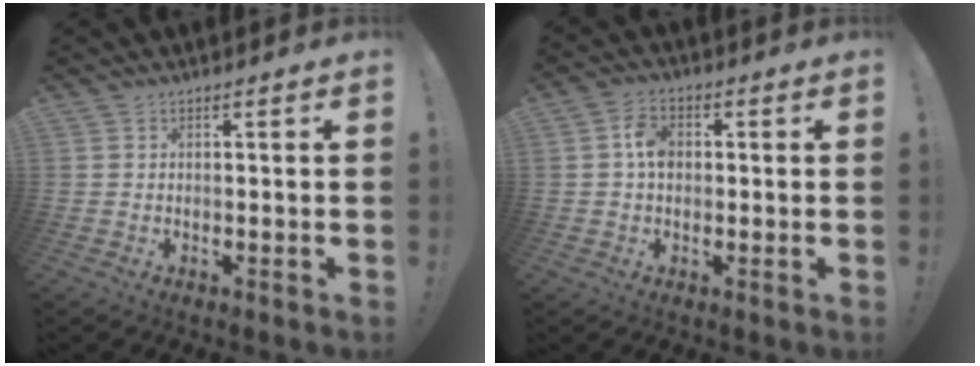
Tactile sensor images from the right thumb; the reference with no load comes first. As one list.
[{"total": 6.3, "force": [0.5, 4.5, 4.4], "torque": [-0.073, 0.009, 0.007]}]